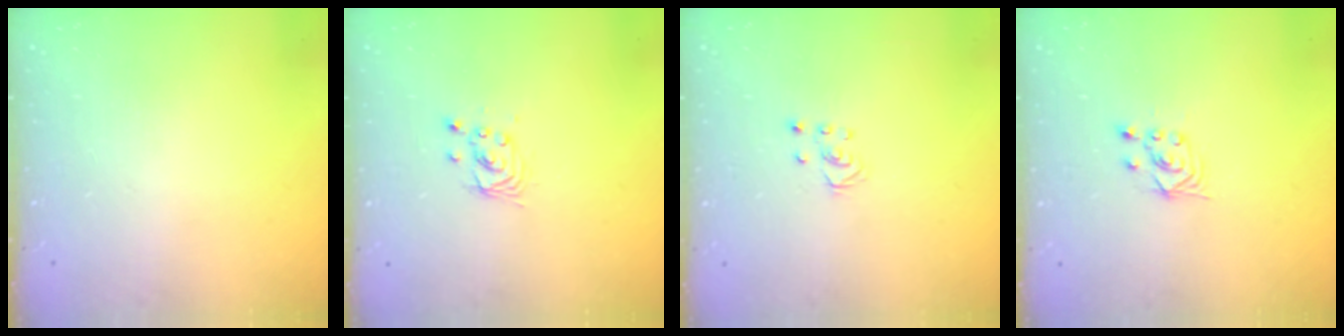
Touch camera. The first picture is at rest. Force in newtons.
{"total": 2.9, "press": 2.9, "slide": 0.2}
{"total": 2.5, "press": 2.5, "slide": 0.2}
{"total": 2.5, "press": 2.2, "slide": 1.2}